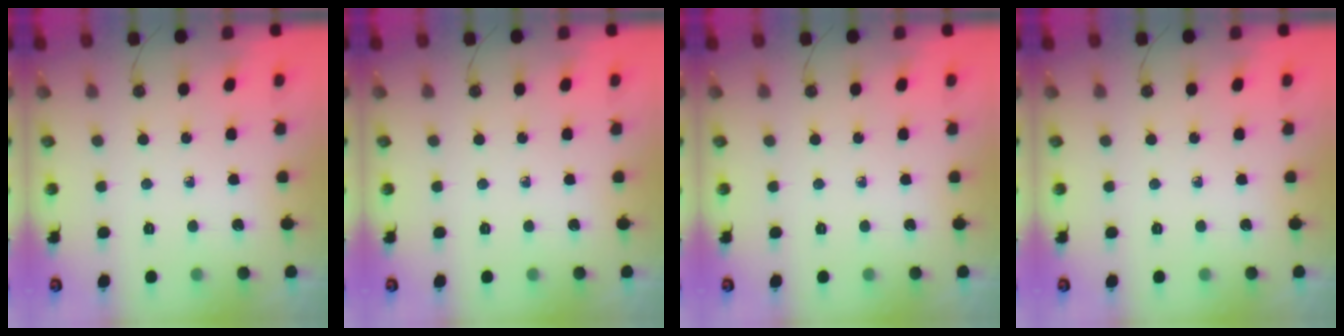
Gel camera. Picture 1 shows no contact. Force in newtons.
{"total": 0.0}
{"total": 0.0}
{"total": 0.0}